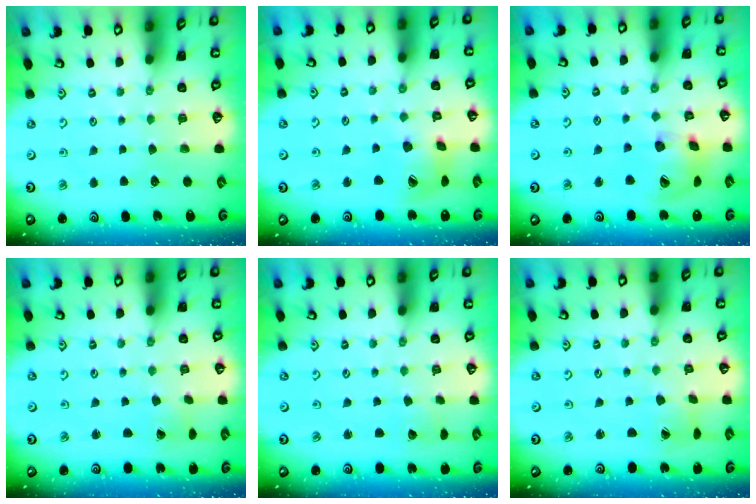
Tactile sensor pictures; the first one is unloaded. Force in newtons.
{"total": 11.8, "press": 11.7, "slide": 1.4}
{"total": 15.6, "press": 15.4, "slide": 2.5}
{"total": 0.7, "press": 0.7, "slide": 0.0}
{"total": 2.5, "press": 2.5, "slide": 0.2}
{"total": 2.5, "press": 2.4, "slide": 0.4}